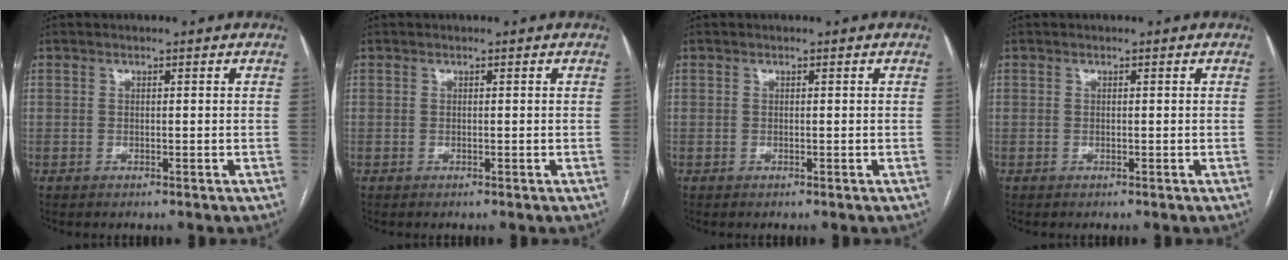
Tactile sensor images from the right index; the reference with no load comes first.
{"total": 0.0}
{"total": 0.0}
{"total": 0.0}